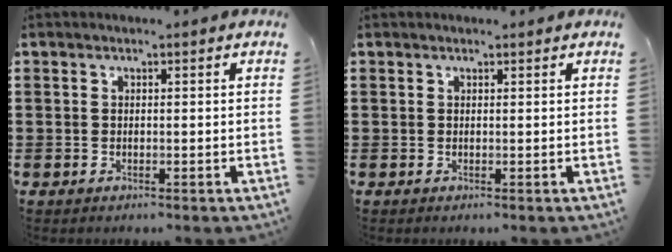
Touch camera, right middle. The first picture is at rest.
{"total": 0.0}